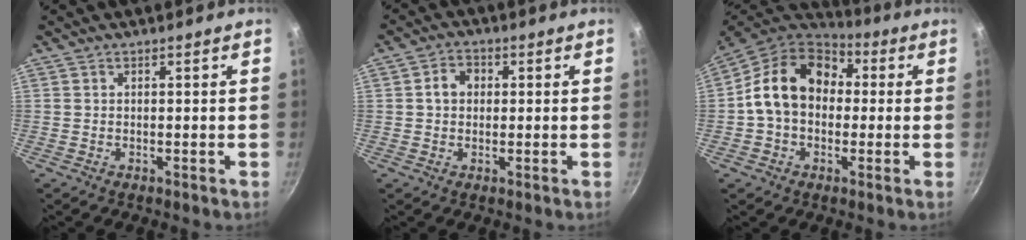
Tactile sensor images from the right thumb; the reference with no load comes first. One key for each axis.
{"total": 4.2, "fx": 0.5, "fy": 3.4, "fz": 2.4, "tx": -0.020, "ty": 0.010, "tz": 0.003}
{"total": 16.0, "fx": 1.5, "fy": 12.3, "fz": 10.2, "tx": -0.145, "ty": 0.037, "tz": 0.009}